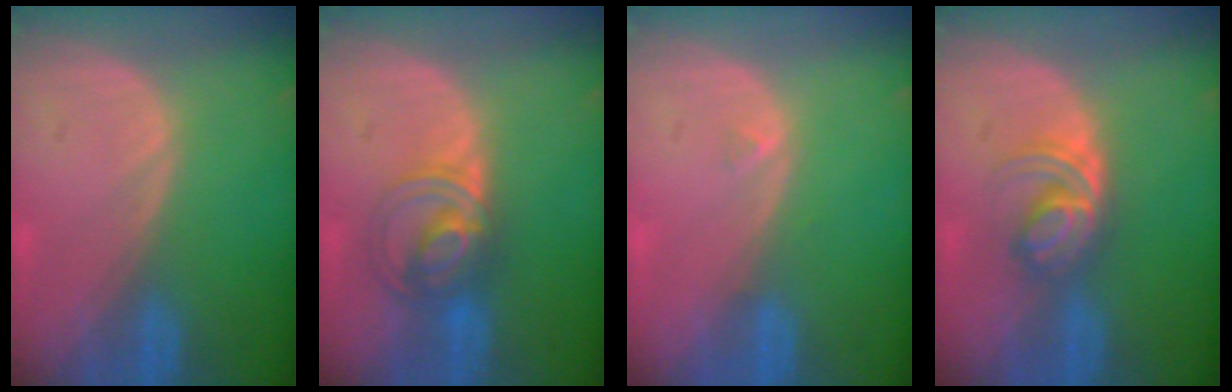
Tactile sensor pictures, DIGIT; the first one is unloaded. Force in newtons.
{"total": 6.1, "press": 6.0, "slide": 1.1}
{"total": 0.5, "press": 0.5, "slide": 0.2}
{"total": 5.8, "press": 5.0, "slide": 2.9}